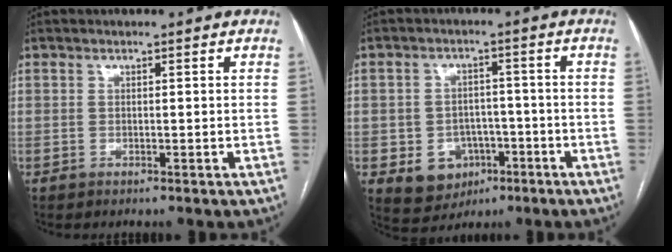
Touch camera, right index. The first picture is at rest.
{"total": 7.5, "force": [-2.8, 6.2, 3.0], "torque": [-0.047, 0.011, -0.030]}